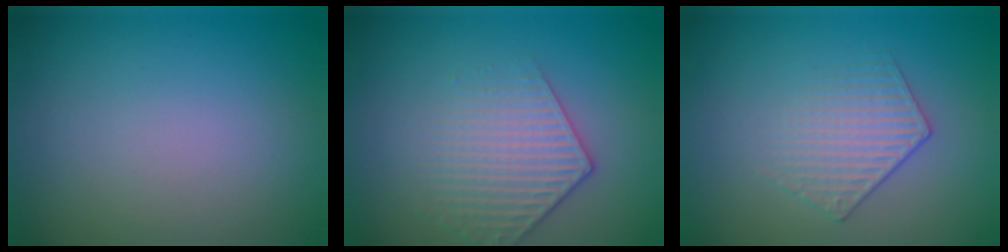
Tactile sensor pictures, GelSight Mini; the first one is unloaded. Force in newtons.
{"total": 3.1, "press": 2.9, "slide": 1.2}
{"total": 1.9, "press": 1.4, "slide": 1.3}